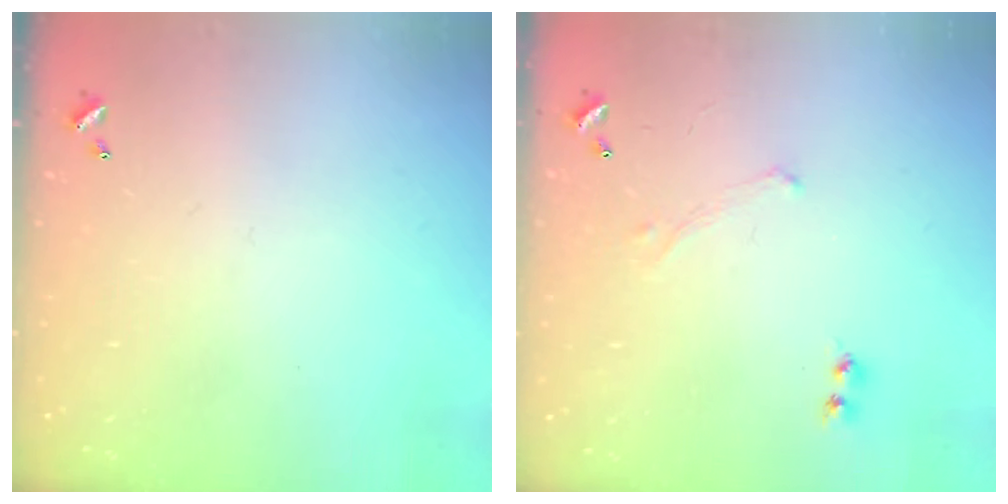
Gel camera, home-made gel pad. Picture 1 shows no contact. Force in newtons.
{"total": 0.7, "press": 0.6, "slide": 0.2}